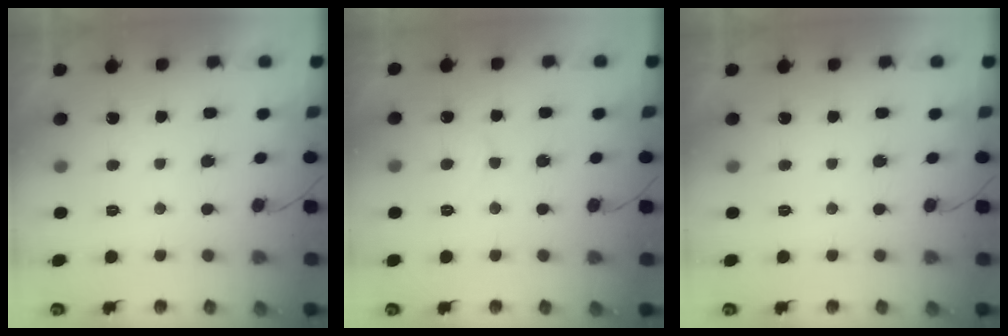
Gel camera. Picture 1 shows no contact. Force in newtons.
{"total": 3.9, "press": 3.8, "slide": 0.4}
{"total": 0.0}